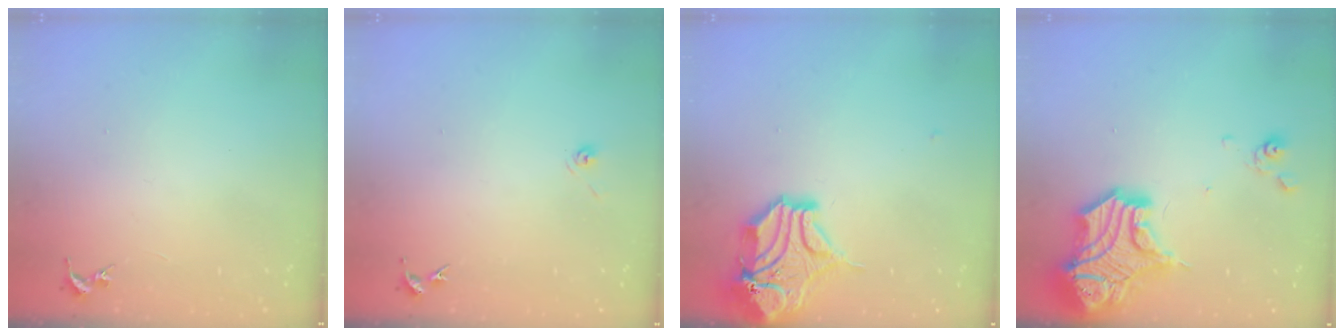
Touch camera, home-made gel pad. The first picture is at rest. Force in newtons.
{"total": 3.2, "press": 2.6, "slide": 1.8}
{"total": 13.3, "press": 13.2, "slide": 1.9}
{"total": 22.3, "press": 22.2, "slide": 2.3}